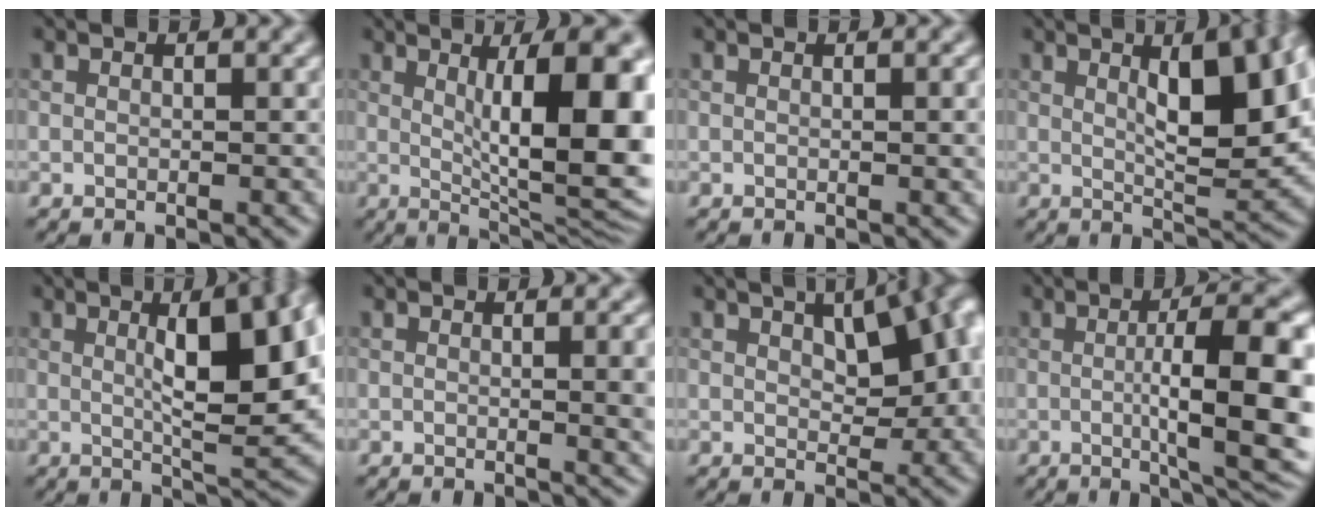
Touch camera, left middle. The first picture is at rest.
{"total": 12.1, "force": [1.8, 3.3, 11.5], "torque": [-0.146, -0.006, 0.034]}
{"total": 1.3, "force": [0.1, 0.3, 1.3], "torque": [-0.014, 0.001, -0.001]}
{"total": 10.0, "force": [2.4, 3.1, 9.2], "torque": [-0.130, 0.005, 0.040]}
{"total": 10.8, "force": [2.1, 3.0, 10.2], "torque": [-0.137, 0.004, 0.035]}
{"total": 3.9, "force": [0.2, 1.2, 3.6], "torque": [-0.037, 0.004, 0.000]}
{"total": 8.2, "force": [2.4, 4.2, 6.6], "torque": [-0.071, 0.015, 0.035]}
{"total": 10.2, "force": [-0.4, 2.5, 9.9], "torque": [-0.130, -0.007, -0.001]}